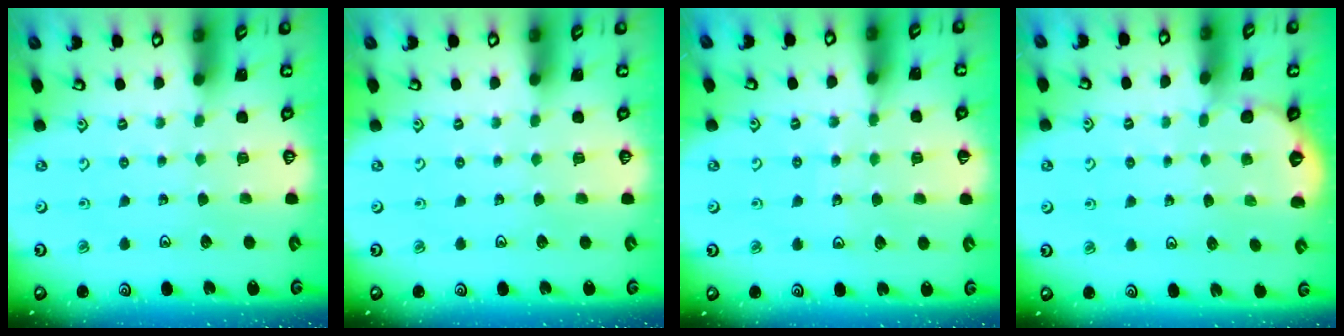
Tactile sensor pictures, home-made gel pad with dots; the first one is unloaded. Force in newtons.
{"total": 0.0}
{"total": 4.9, "press": 4.8, "slide": 1.0}
{"total": 1.4, "press": 1.4, "slide": 0.1}